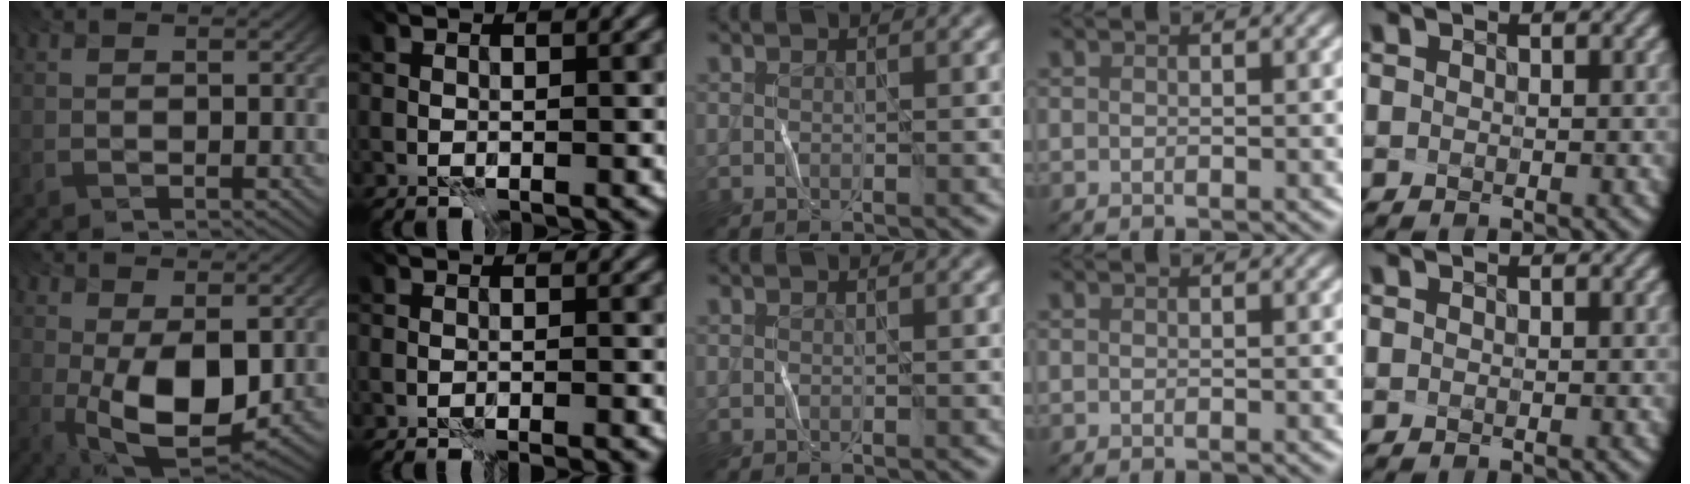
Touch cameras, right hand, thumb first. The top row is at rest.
{"thumb": {"total": 11.2, "force": [-1.2, 5.4, 9.7], "torque": [-0.185, -0.012, -0.016]}, "index": {"total": 1.4, "force": [-1.3, 0.1, 0.5], "torque": [0.005, 0.002, -0.016]}}